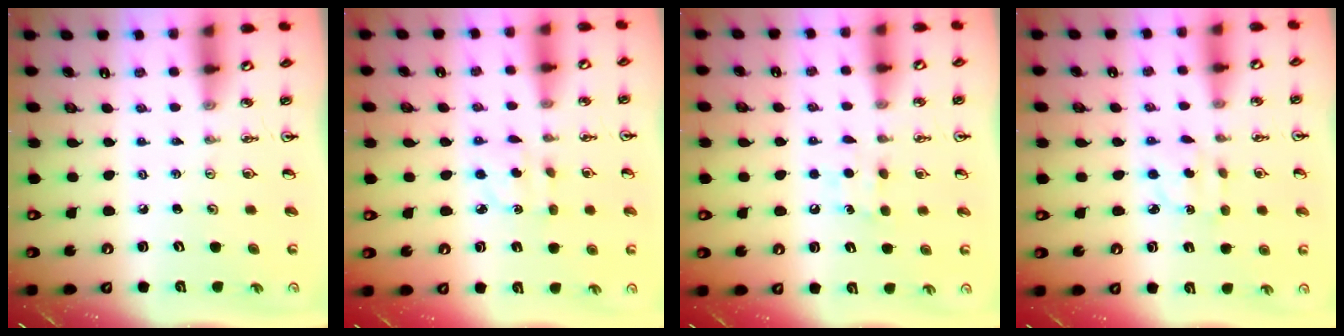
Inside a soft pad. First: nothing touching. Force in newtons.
{"total": 2.2, "press": 2.2, "slide": 0.2}
{"total": 5.9, "press": 5.9, "slide": 0.7}
{"total": 3.0, "press": 2.9, "slide": 0.6}